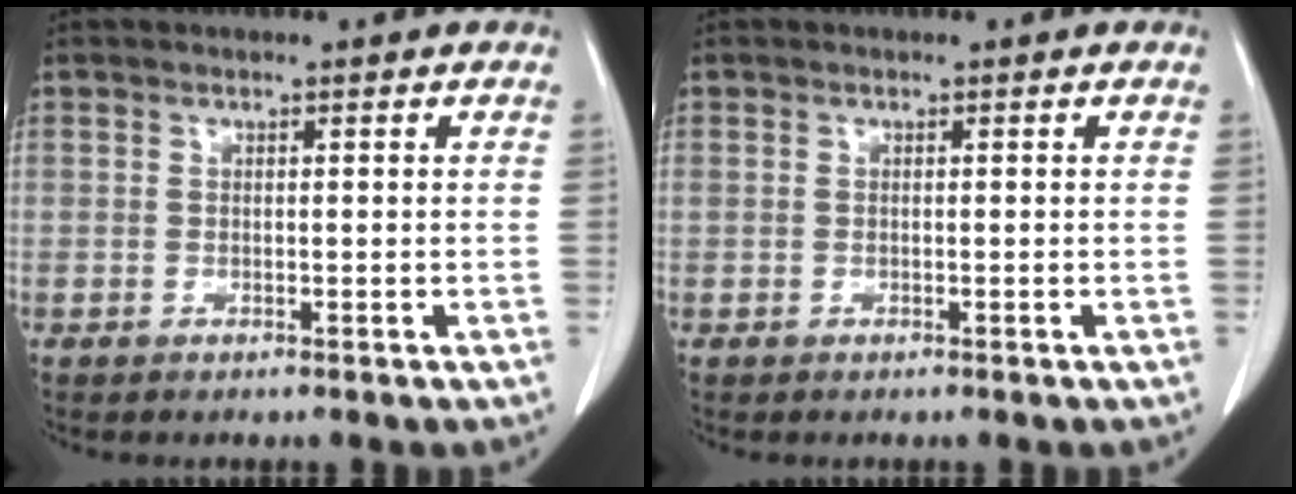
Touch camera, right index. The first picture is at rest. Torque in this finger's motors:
{"motor_torque": [0.67, 0.09, 0.27, 0.08]}